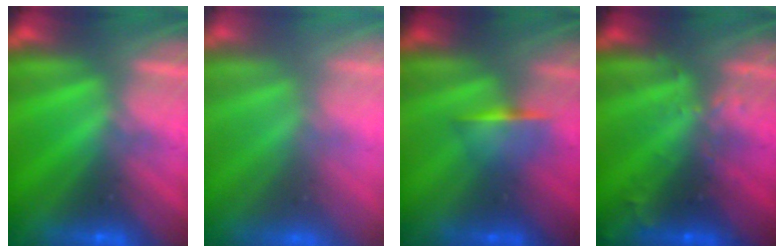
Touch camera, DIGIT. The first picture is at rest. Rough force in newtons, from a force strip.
{"total": 9.6}
{"total": 1.2}
{"total": 2.9}